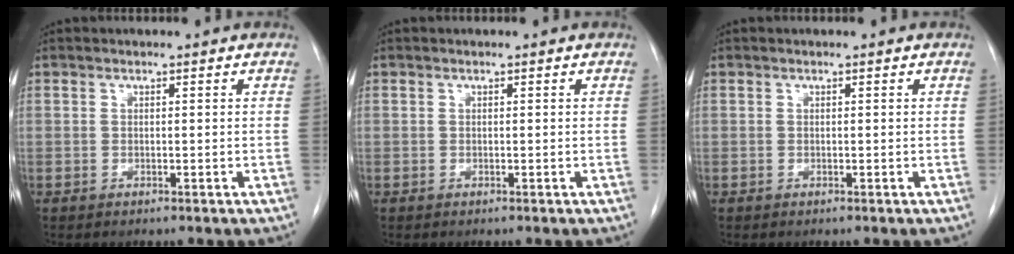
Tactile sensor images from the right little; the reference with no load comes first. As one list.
[{"total": 0.0}, {"total": 0.0}]